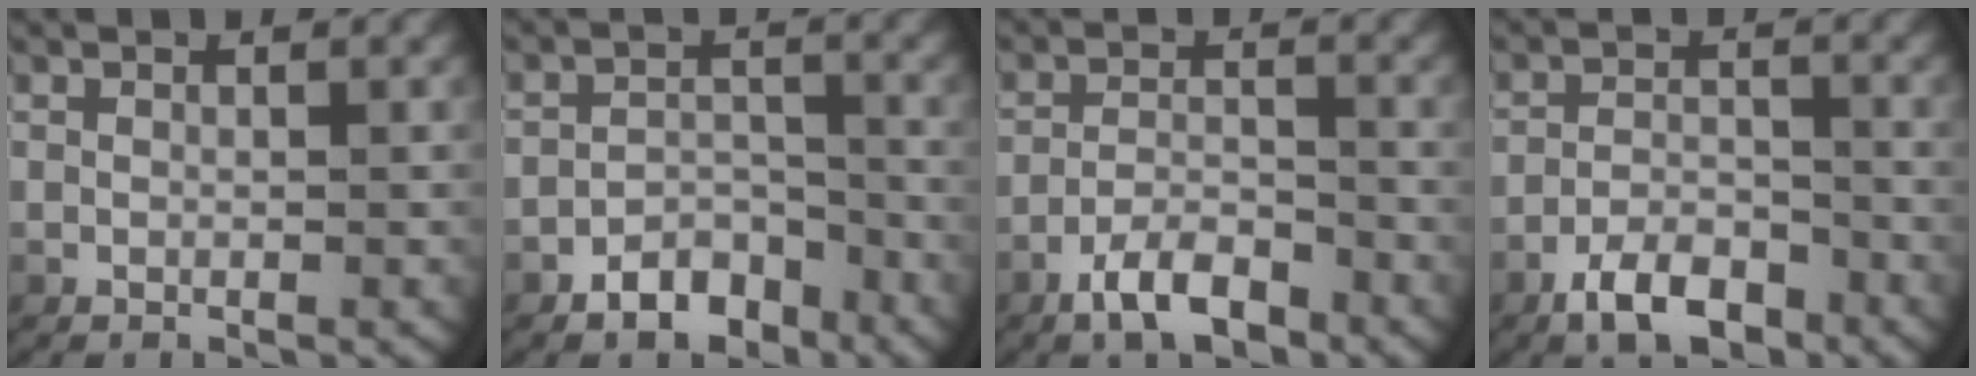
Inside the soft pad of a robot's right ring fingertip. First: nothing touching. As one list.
[{"total": 4.2, "force": [-3.4, 2.2, 1.1], "torque": [-0.007, -0.003, -0.062]}, {"total": 4.4, "force": [-3.3, 1.8, 2.2], "torque": [-0.036, -0.005, -0.059]}, {"total": 4.7, "force": [-3.6, 2.1, 2.3], "torque": [-0.032, -0.007, -0.062]}]